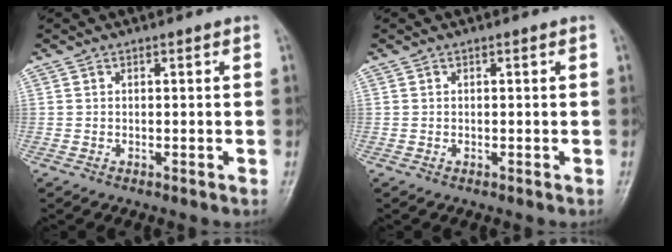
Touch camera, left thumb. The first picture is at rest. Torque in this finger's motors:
{"motor_torque": [-0.07, -0.04, -0.03, 0.03, 0.00]}